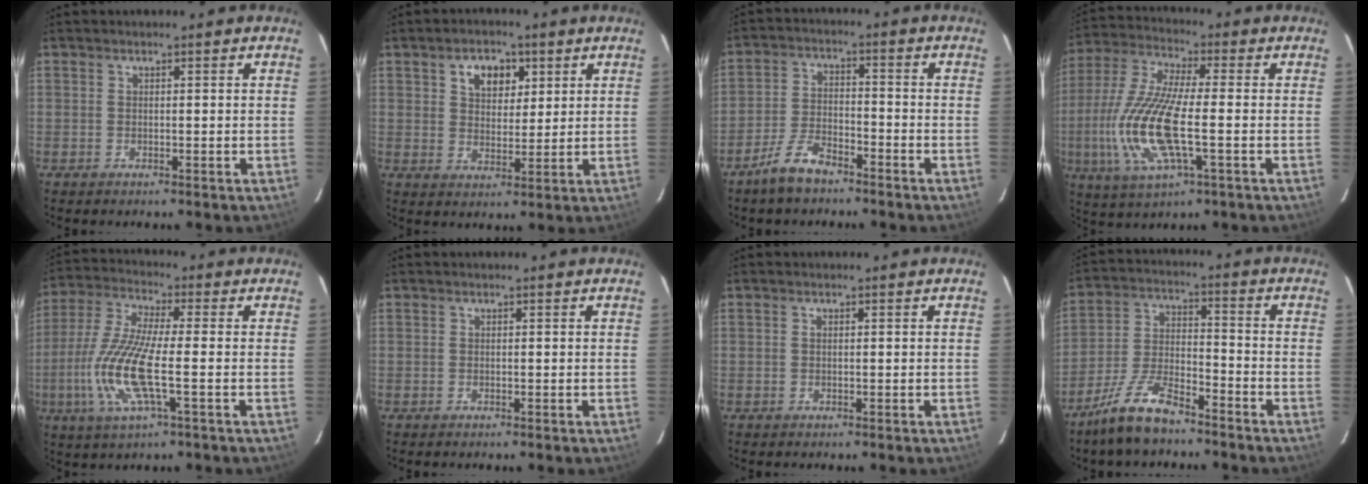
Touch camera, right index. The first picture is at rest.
{"total": 6.5, "force": [2.9, 4.5, 3.7], "torque": [-0.061, 0.014, 0.051]}
{"total": 7.1, "force": [-5.5, 2.6, 3.6], "torque": [-0.087, 0.005, -0.104]}
{"total": 16.8, "force": [-3.3, 4.8, 15.8], "torque": [-0.340, -0.010, -0.068]}
{"total": 13.9, "force": [-3.2, 2.6, 13.3], "torque": [-0.285, -0.008, -0.066]}
{"total": 0.0}
{"total": 0.0}
{"total": 10.9, "force": [-8.4, 3.1, 6.1], "torque": [-0.139, 0.002, -0.160]}